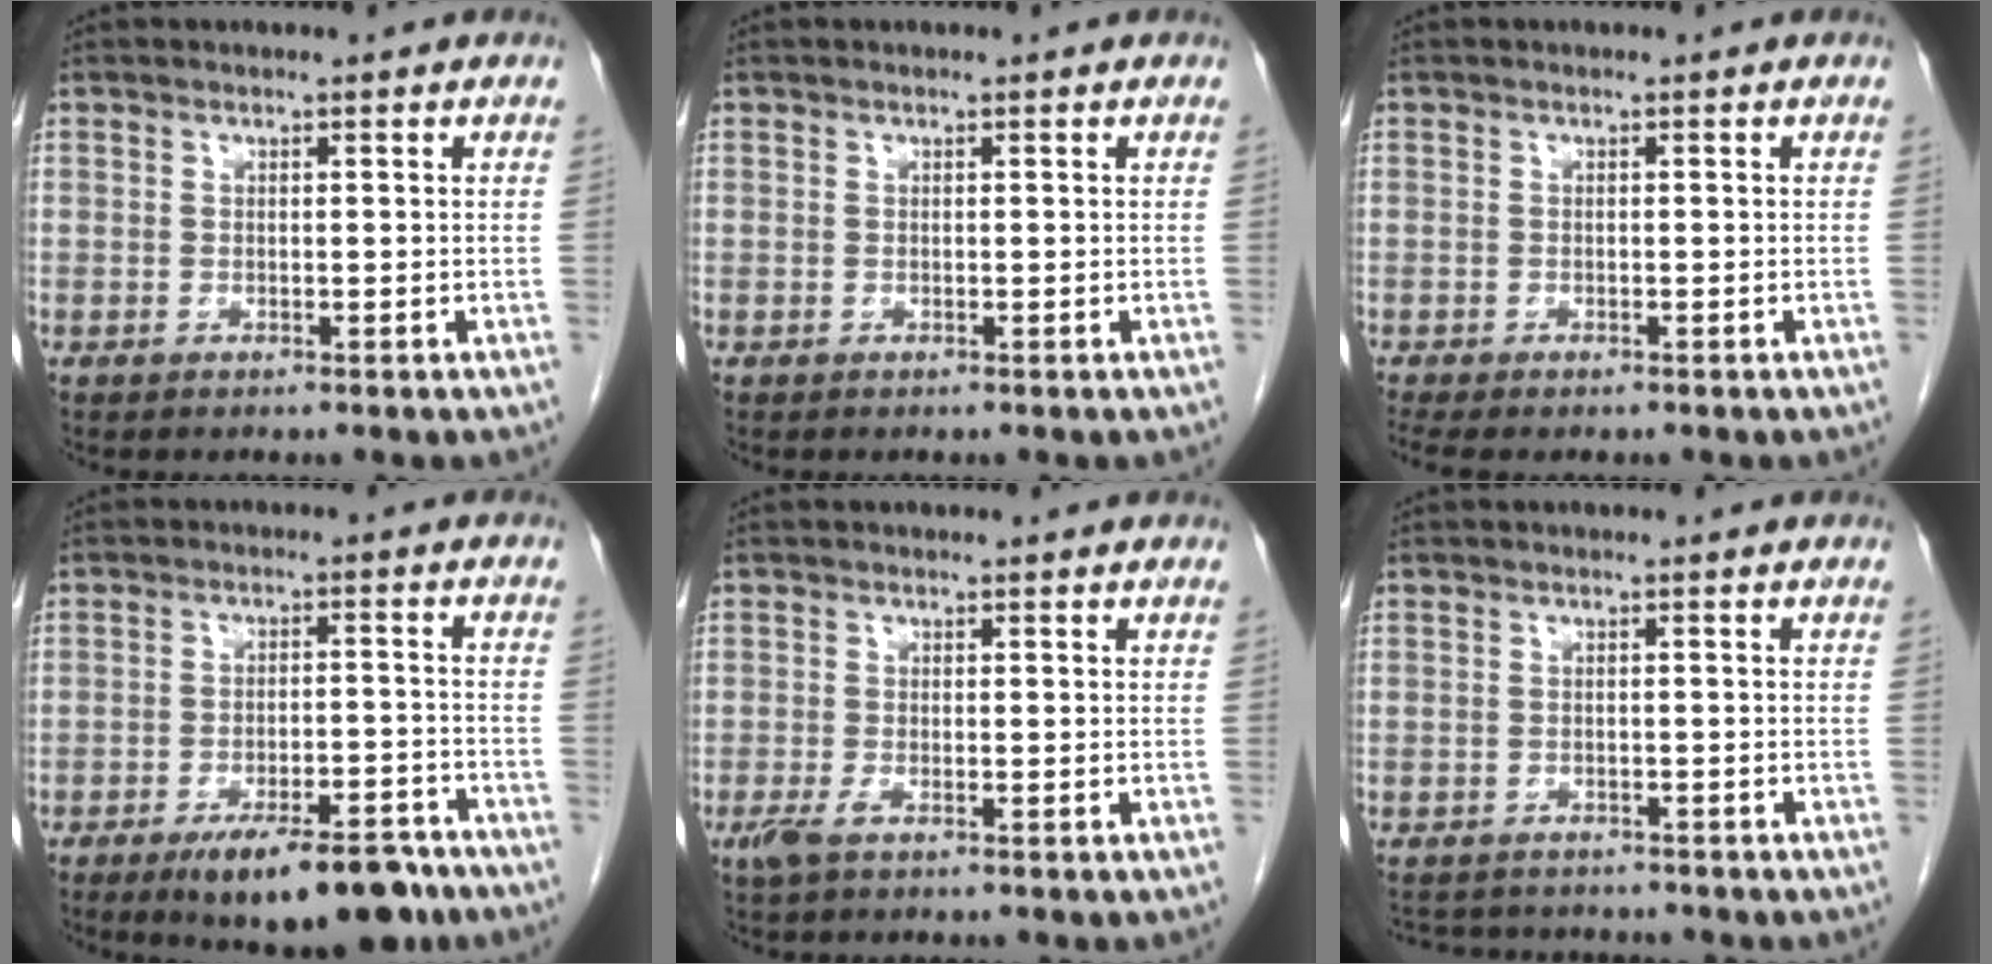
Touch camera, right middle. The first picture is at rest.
{"total": 0.0}
{"total": 3.3, "force": [-2.7, 1.0, 1.6], "torque": [-0.019, -0.008, -0.040]}
{"total": 11.9, "force": [-8.6, 3.7, 7.4], "torque": [-0.098, 0.002, -0.130]}
{"total": 1.9, "force": [-1.1, 0.4, 1.4], "torque": [-0.035, -0.004, -0.023]}
{"total": 6.7, "force": [-6.2, 1.9, 1.3], "torque": [-0.016, 0.005, -0.085]}